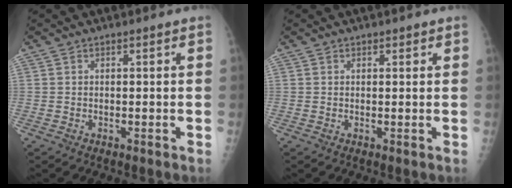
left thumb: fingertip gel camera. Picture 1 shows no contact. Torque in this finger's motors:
{"motor_torque": [-0.08, -0.08, -0.10, -0.12, 0.02]}